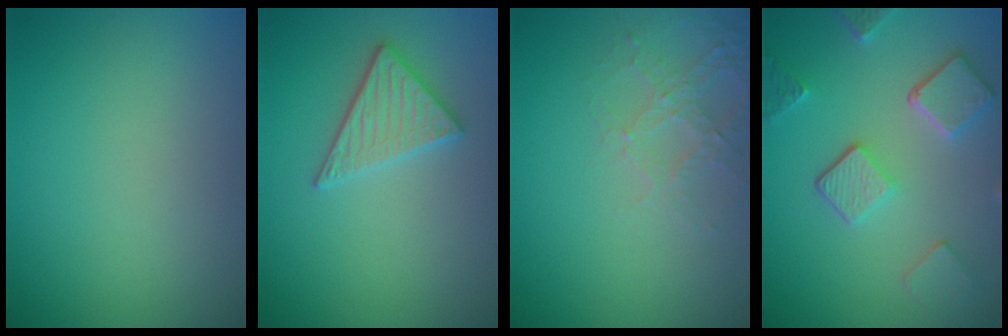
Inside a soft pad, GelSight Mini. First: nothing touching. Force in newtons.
{"total": 2.8, "press": 2.7, "slide": 0.7}
{"total": 2.6, "press": 2.5, "slide": 0.8}
{"total": 5.2, "press": 3.9, "slide": 3.4}